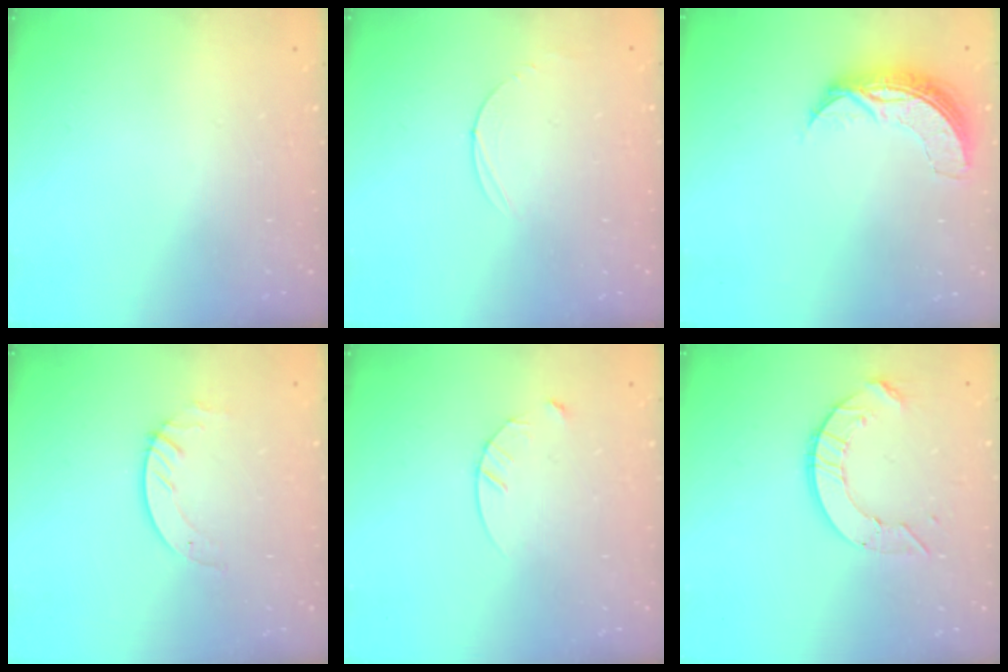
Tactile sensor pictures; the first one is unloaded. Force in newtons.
{"total": 3.0, "press": 3.0, "slide": 0.3}
{"total": 8.9, "press": 8.9, "slide": 0.4}
{"total": 3.1, "press": 3.1, "slide": 0.2}
{"total": 4.1, "press": 4.1, "slide": 0.5}
{"total": 8.4, "press": 8.4, "slide": 0.6}